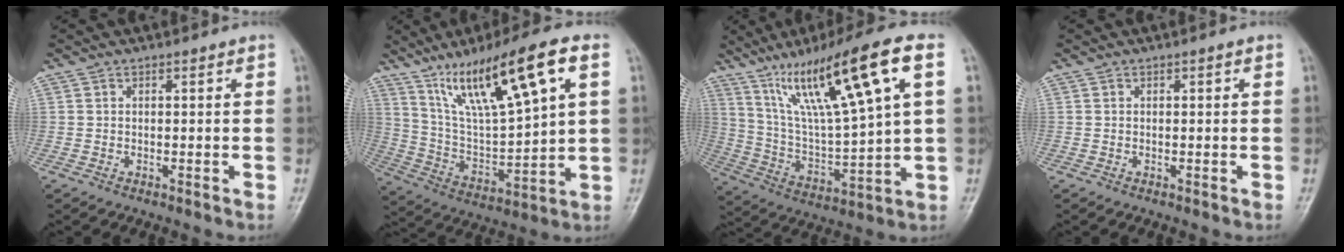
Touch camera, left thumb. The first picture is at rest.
{"total": 20.0, "force": [9.8, 4.5, 16.9], "torque": [-0.276, -0.019, 0.187]}
{"total": 21.9, "force": [9.7, 3.5, 19.3], "torque": [-0.327, -0.013, 0.178]}
{"total": 0.0}